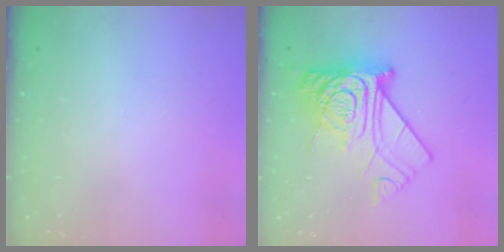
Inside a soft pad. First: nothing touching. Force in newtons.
{"total": 15.8, "press": 15.8, "slide": 1.6}